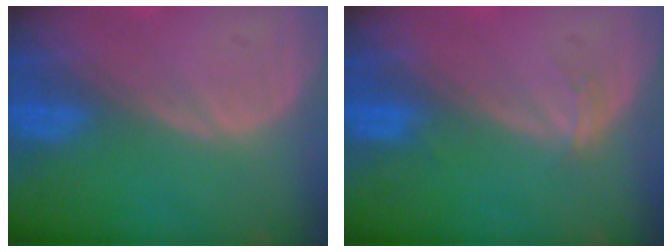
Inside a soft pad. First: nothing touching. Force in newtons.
{"total": 1.1, "press": 1.1, "slide": 0.1}